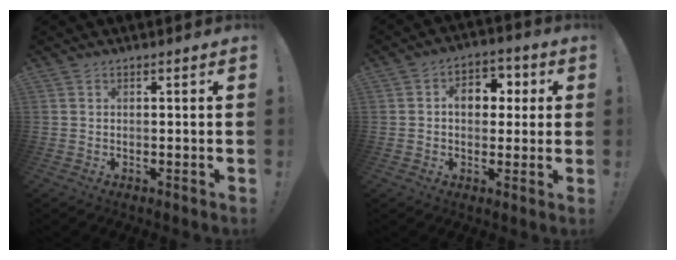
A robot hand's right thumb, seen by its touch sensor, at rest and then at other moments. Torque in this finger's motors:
{"motor_torque": [0.69, 1.22, 0.80, -0.28, 0.00]}